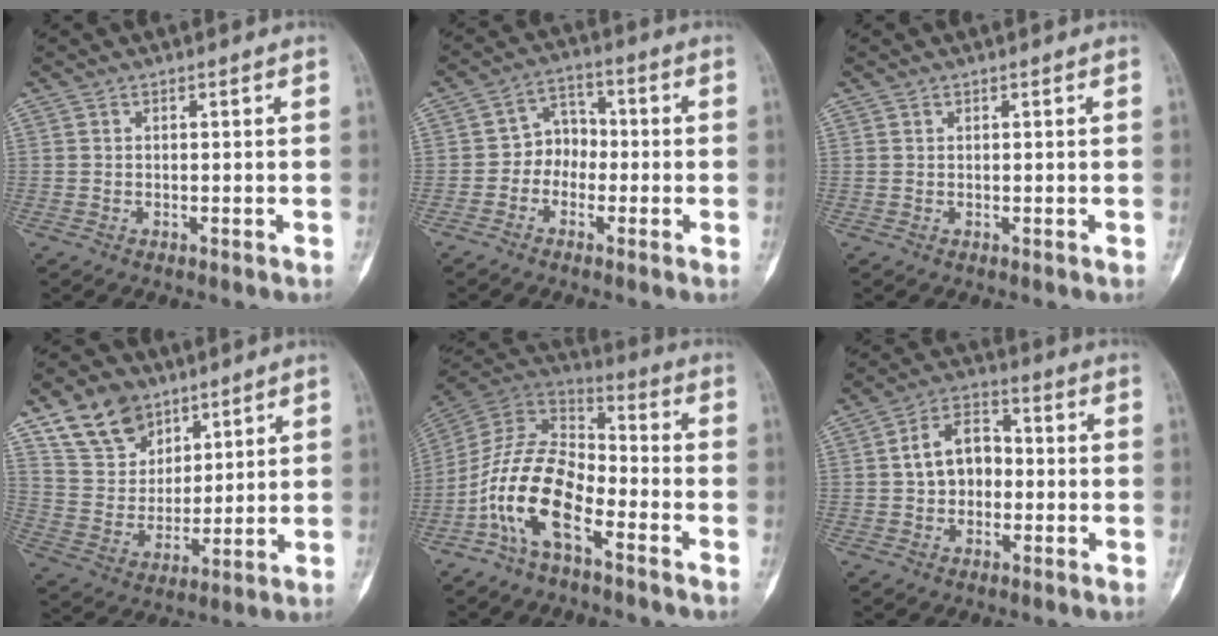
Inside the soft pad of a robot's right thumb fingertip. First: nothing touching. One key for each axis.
{"total": 5.9, "fx": -1.4, "fy": 4.9, "fz": 2.9, "tx": -0.011, "ty": 0.025, "tz": -0.040}
{"total": 0.0}
{"total": 13.3, "fx": 8.6, "fy": 9.0, "fz": 4.7, "tx": -0.054, "ty": -0.039, "tz": 0.168}
{"total": 15.2, "fx": -6.9, "fy": 7.4, "fz": 11.3, "tx": -0.211, "ty": 0.068, "tz": -0.139}
{"total": 8.8, "fx": -0.1, "fy": 6.4, "fz": 6.0, "tx": -0.077, "ty": 0.026, "tz": -0.011}